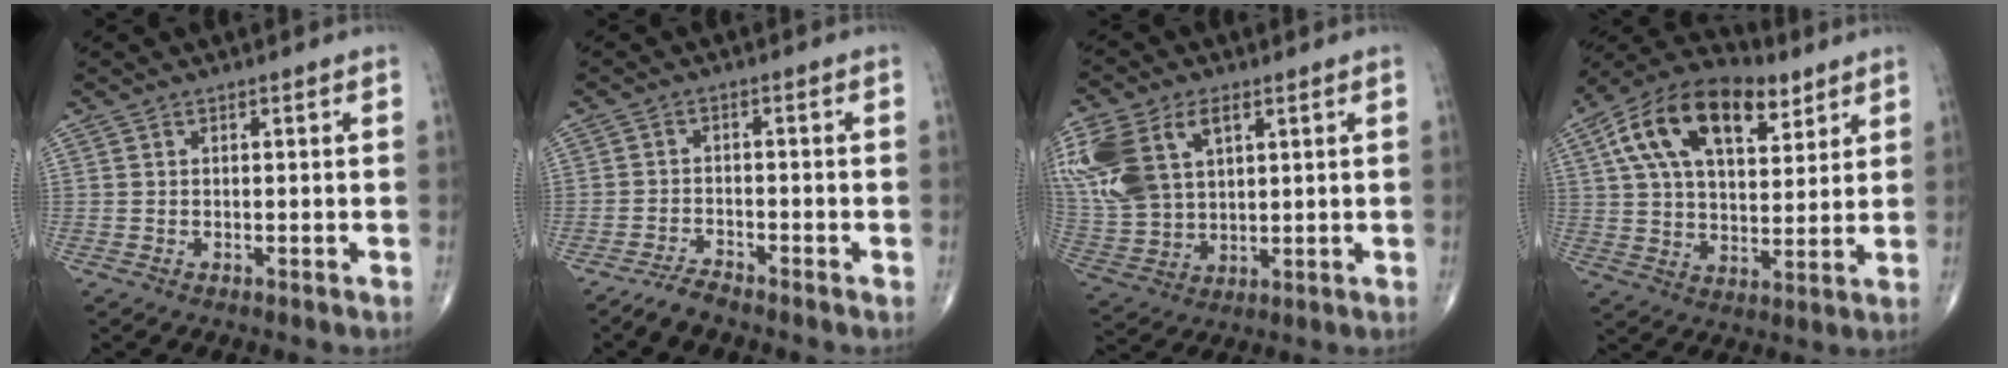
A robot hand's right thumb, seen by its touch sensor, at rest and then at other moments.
{"total": 3.0, "force": [-2.8, 0.5, 1.0], "torque": [-0.024, 0.003, -0.059]}
{"total": 18.7, "force": [6.7, 11.9, 12.9], "torque": [-0.295, 0.004, 0.134]}
{"total": 20.3, "force": [9.2, 10.8, 14.6], "torque": [-0.237, -0.003, 0.156]}